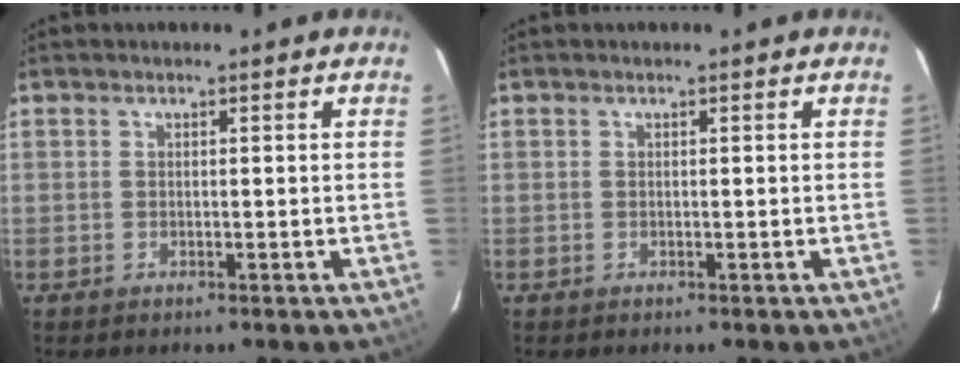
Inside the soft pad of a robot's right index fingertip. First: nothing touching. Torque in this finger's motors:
{"motor_torque": [-0.02, 0.03, 0.00, 0.00]}